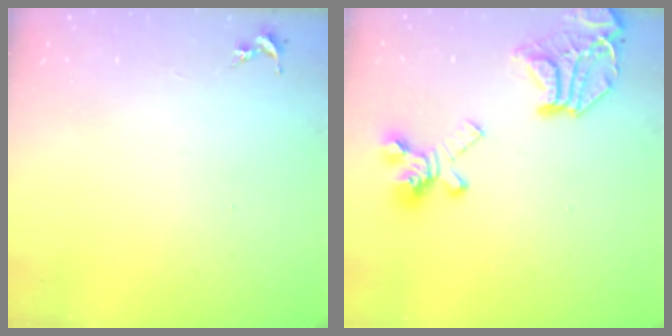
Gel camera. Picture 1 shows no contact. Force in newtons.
{"total": 22.2, "press": 22.1, "slide": 2.3}